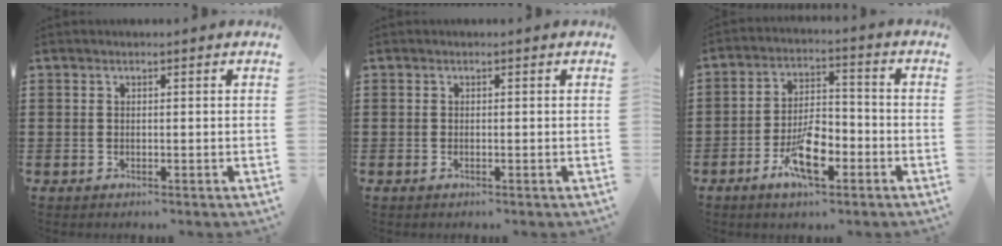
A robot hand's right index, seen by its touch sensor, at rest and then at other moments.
{"total": 0.0}
{"total": 9.0, "force": [-4.2, 3.7, 7.1], "torque": [-0.143, 0.002, -0.075]}